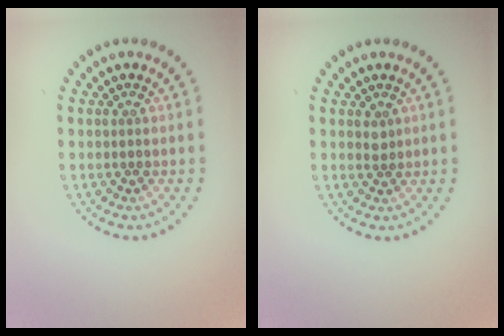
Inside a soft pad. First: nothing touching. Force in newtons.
{"total": 0.7, "press": 0.6, "slide": 0.4}